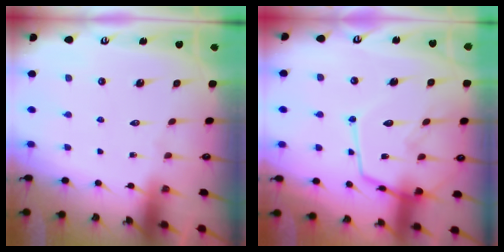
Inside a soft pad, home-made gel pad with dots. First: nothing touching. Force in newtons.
{"total": 15.7, "press": 15.7, "slide": 1.3}